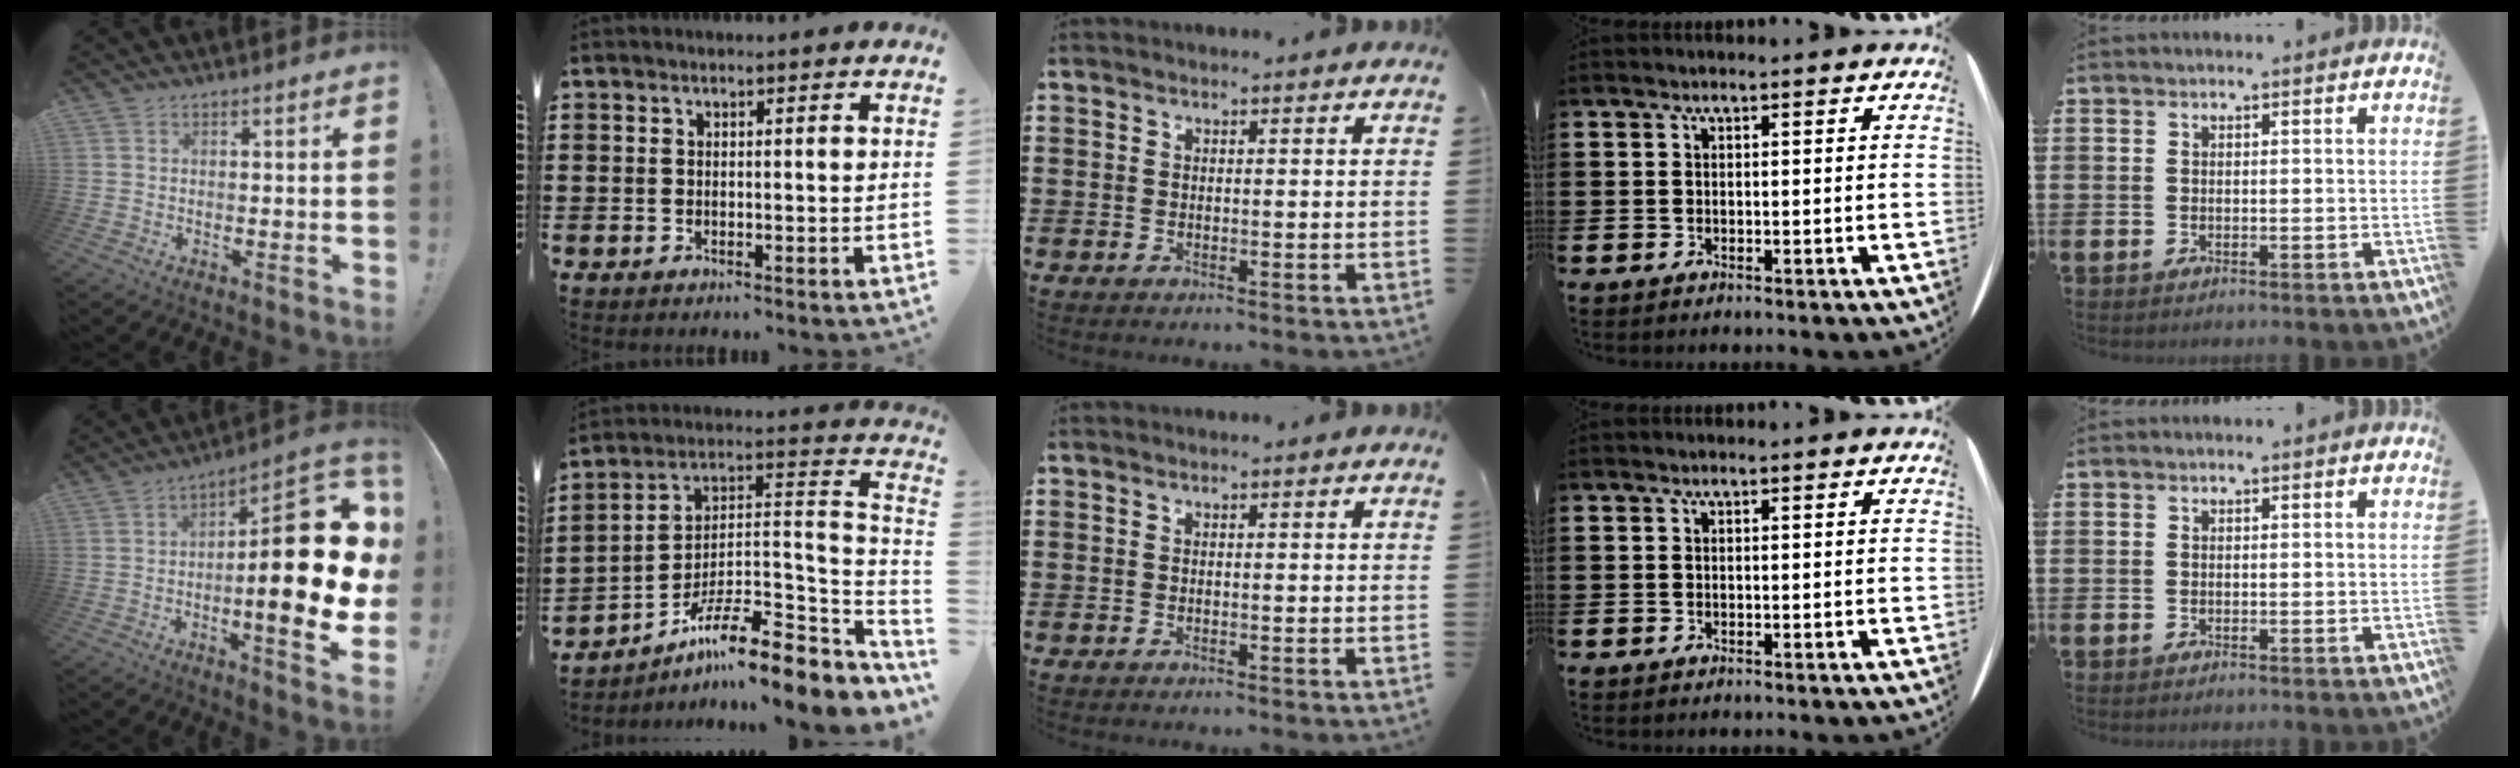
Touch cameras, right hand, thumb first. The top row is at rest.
{"thumb": {"total": 24.6, "force": [-1.3, 7.5, 23.5], "torque": [-0.333, 0.011, -0.023]}, "index": {"total": 11.3, "force": [-8.2, 2.2, 7.5], "torque": [-0.117, 0.010, -0.155]}}